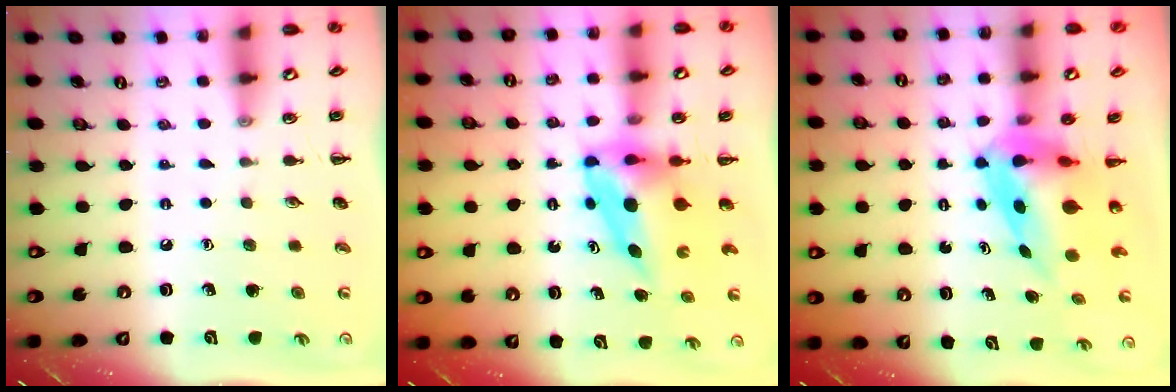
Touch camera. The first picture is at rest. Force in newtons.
{"total": 6.1, "press": 5.9, "slide": 1.3}
{"total": 7.1, "press": 6.7, "slide": 2.2}